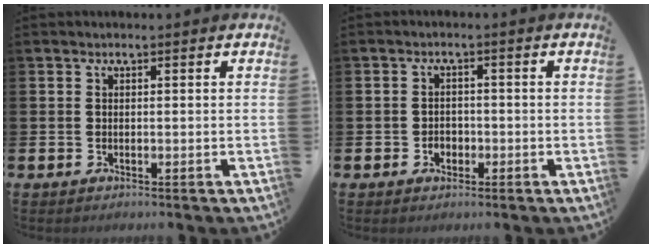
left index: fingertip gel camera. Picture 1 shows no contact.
{"total": 2.0, "force": [-0.8, 1.6, 0.8], "torque": [-0.010, 0.000, -0.019]}